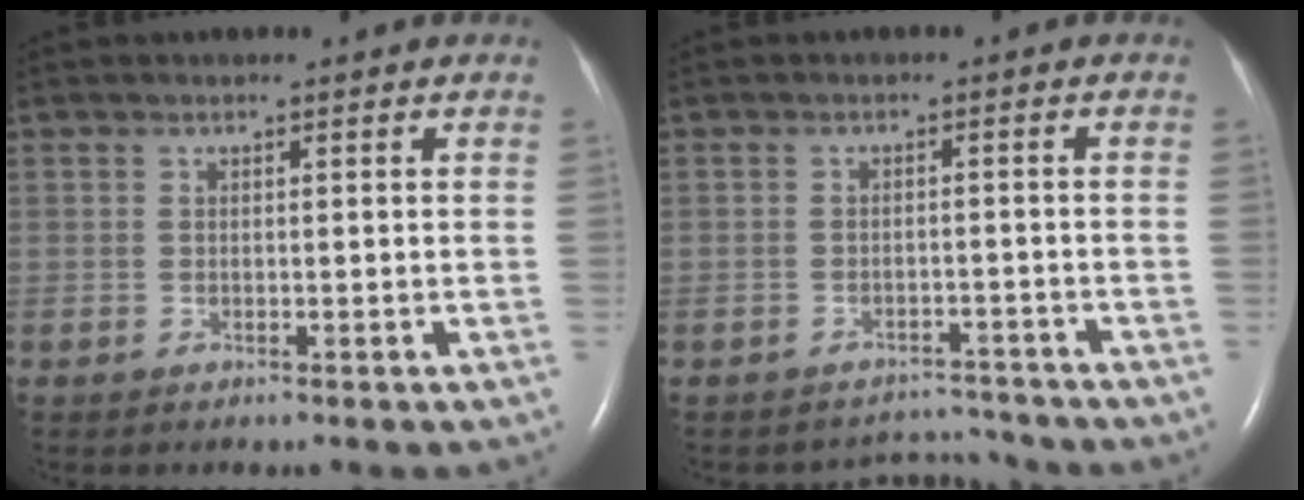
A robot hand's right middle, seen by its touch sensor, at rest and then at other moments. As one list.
[{"total": 4.0, "force": [-3.7, 0.3, -1.6], "torque": [0.019, 0.015, -0.048]}]